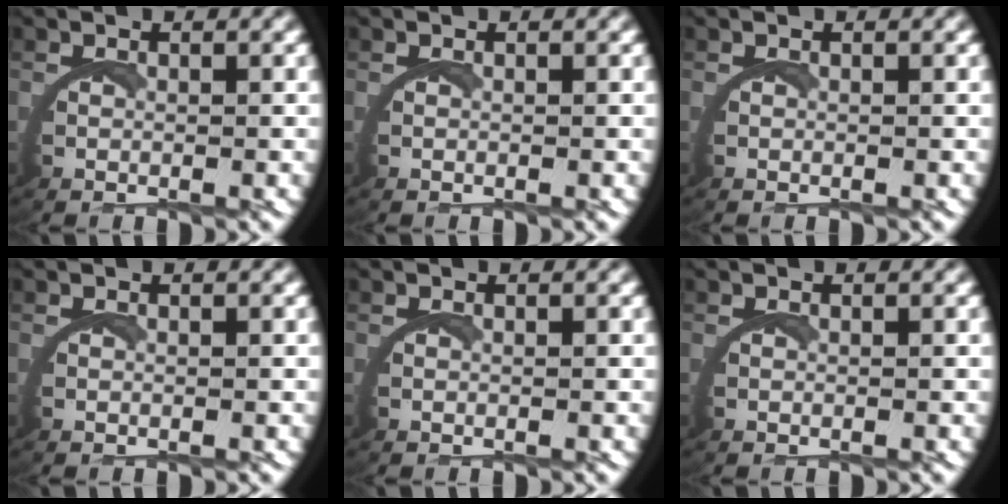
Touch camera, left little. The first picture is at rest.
{"total": 0.0}
{"total": 0.0}
{"total": 0.0}
{"total": 0.0}
{"total": 0.0}